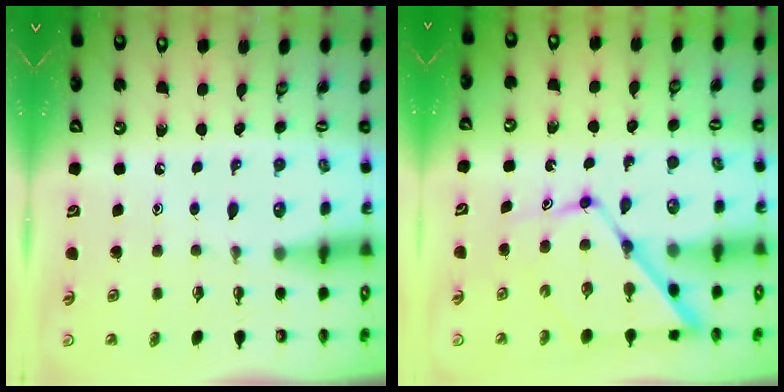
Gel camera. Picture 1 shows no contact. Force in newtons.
{"total": 10.7, "press": 10.7, "slide": 1.1}